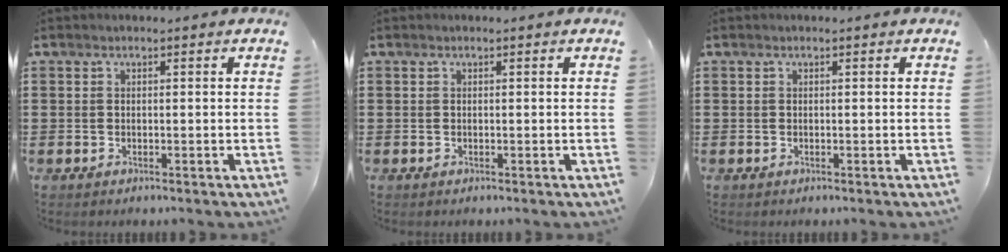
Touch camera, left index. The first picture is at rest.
{"total": 0.0}
{"total": 0.0}